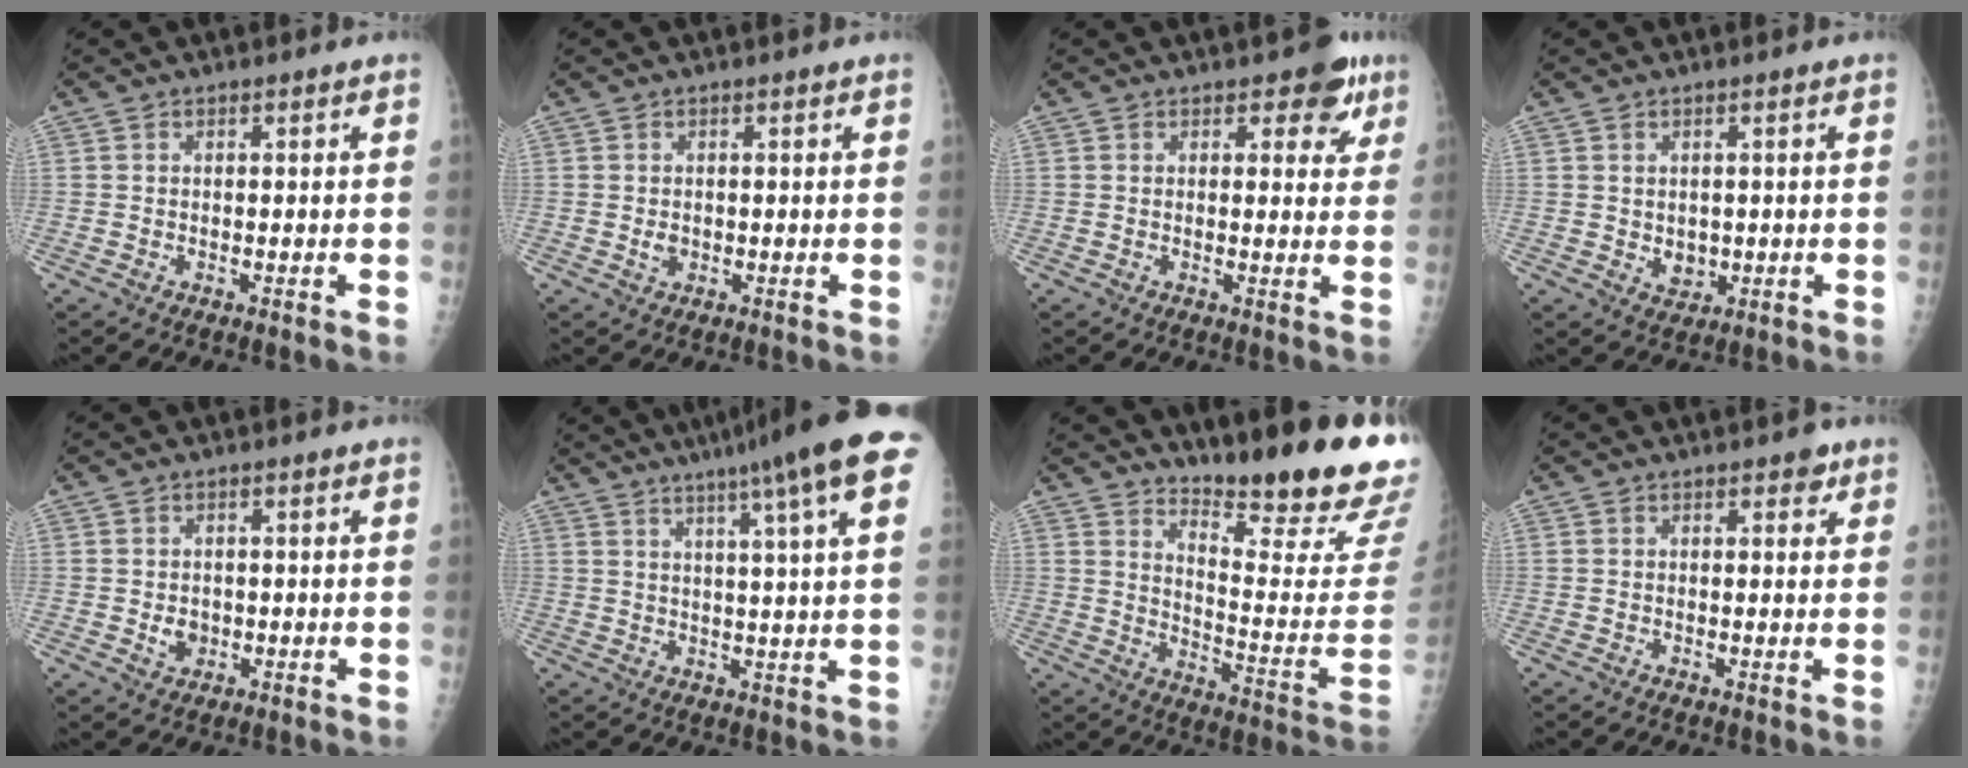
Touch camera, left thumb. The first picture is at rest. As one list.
[{"total": 1.4, "force": [0.0, 1.1, 0.8], "torque": [-0.012, 0.000, 0.004]}, {"total": 5.7, "force": [3.3, 3.1, 3.4], "torque": [-0.006, -0.011, 0.036]}, {"total": 3.0, "force": [0.1, 2.5, 1.7], "torque": [-0.015, -0.005, 0.012]}, {"total": 2.7, "force": [-0.3, 2.3, 1.5], "torque": [-0.013, 0.001, 0.002]}, {"total": 17.1, "force": [9.6, 1.0, 14.2], "torque": [-0.199, -0.002, 0.114]}, {"total": 23.4, "force": [19.9, 2.5, 12.1], "torque": [-0.151, -0.183, 0.267]}, {"total": 2.0, "force": [1.3, 1.1, 1.1], "torque": [0.000, -0.004, 0.011]}]